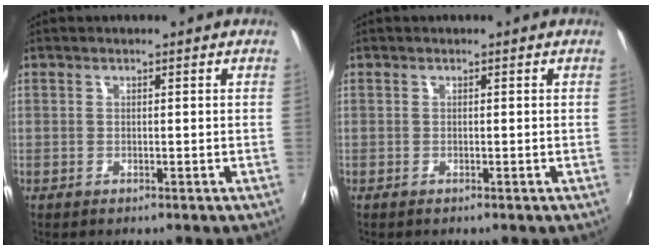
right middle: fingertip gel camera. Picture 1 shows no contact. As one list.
[{"total": 0.0}]